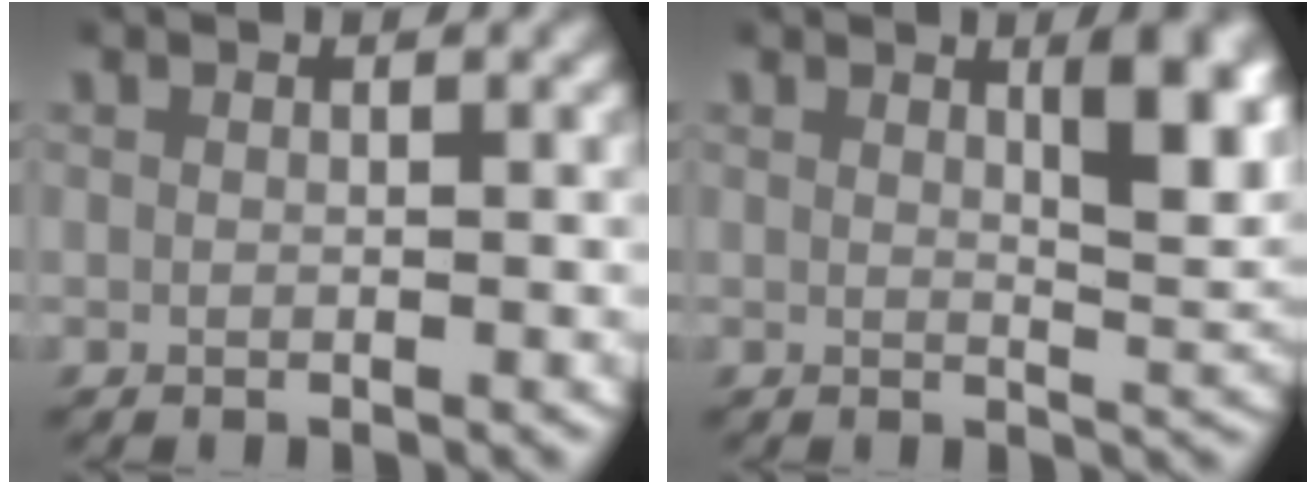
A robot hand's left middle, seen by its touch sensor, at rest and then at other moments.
{"total": 4.9, "force": [2.0, 1.0, 4.4], "torque": [-0.052, -0.007, 0.032]}